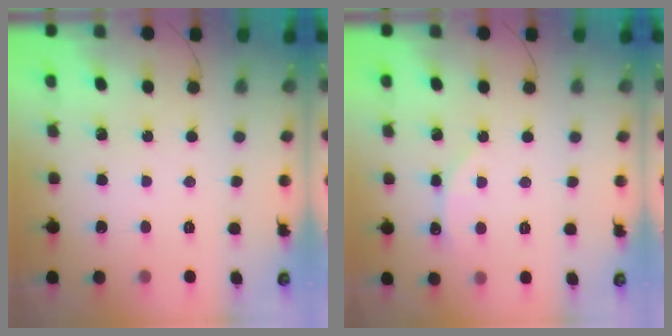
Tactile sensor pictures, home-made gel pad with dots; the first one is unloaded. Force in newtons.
{"total": 2.5, "press": 2.5, "slide": 0.3}